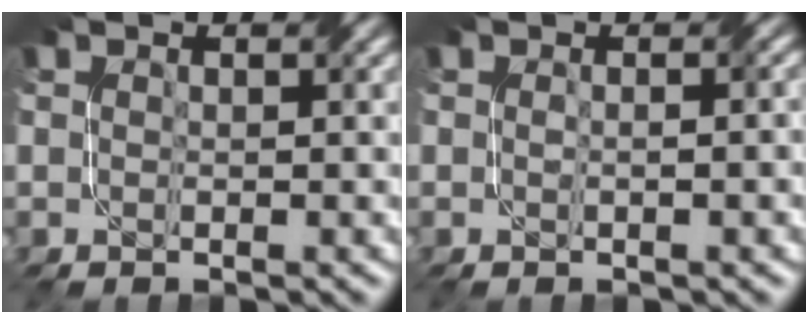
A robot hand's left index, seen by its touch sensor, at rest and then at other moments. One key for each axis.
{"total": 1.9, "fx": 0.0, "fy": 0.3, "fz": 1.9, "tx": -0.029, "ty": 0.004, "tz": -0.003}